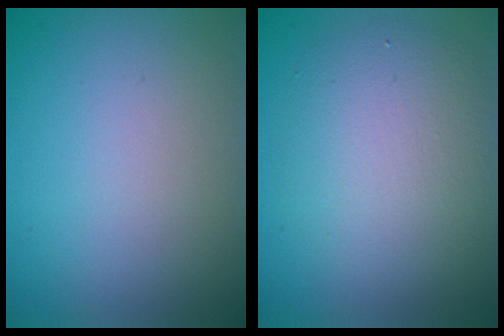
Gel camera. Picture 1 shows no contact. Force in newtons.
{"total": 4.5, "press": 4.5, "slide": 0.1}